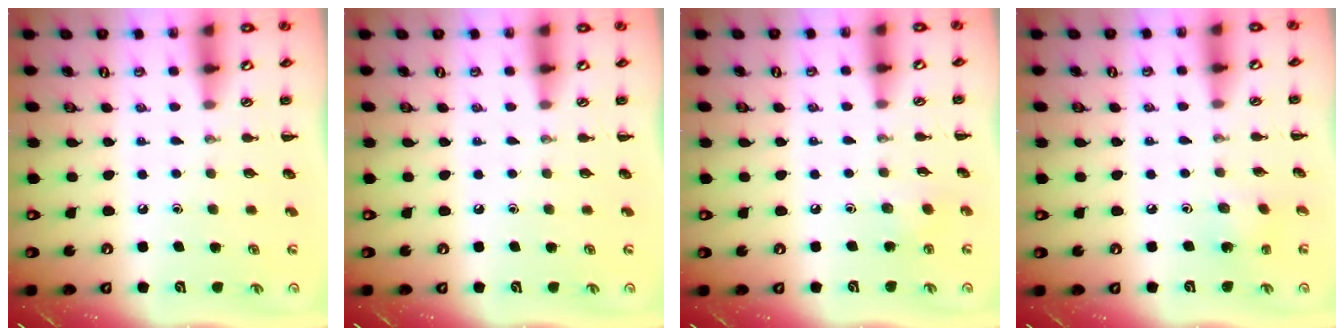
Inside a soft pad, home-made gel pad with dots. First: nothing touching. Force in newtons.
{"total": 0.0}
{"total": 2.3, "press": 2.2, "slide": 0.8}
{"total": 1.6, "press": 1.5, "slide": 0.6}